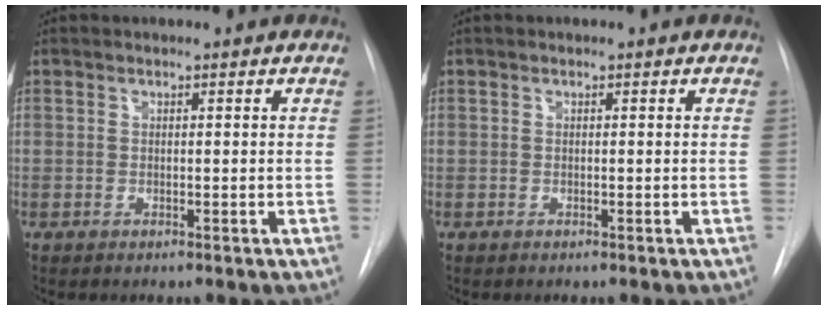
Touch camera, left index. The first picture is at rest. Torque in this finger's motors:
{"motor_torque": [-0.01, 0.01, 0.00, 0.00]}